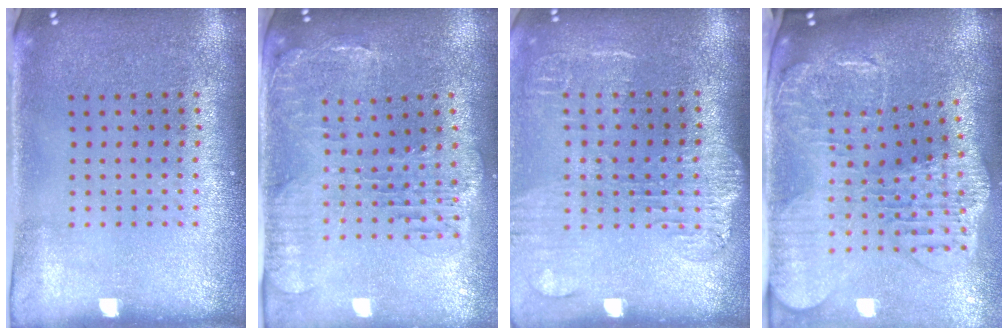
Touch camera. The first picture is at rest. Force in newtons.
{"total": 1.5, "press": 1.4, "slide": 0.4}
{"total": 1.8, "press": 1.5, "slide": 0.9}
{"total": 3.0, "press": 2.5, "slide": 1.6}